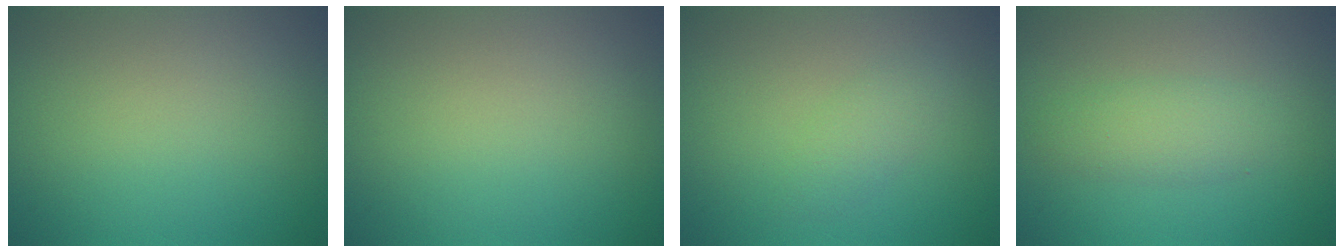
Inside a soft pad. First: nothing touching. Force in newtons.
{"total": 0.0}
{"total": 1.6, "press": 1.6, "slide": 0.0}
{"total": 2.3, "press": 2.3, "slide": 0.1}